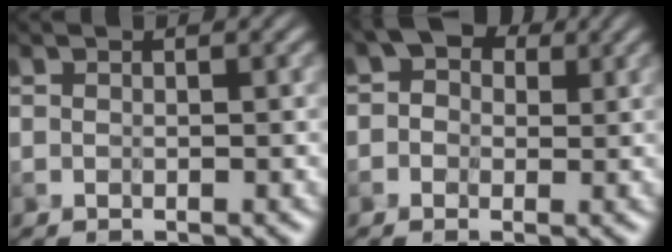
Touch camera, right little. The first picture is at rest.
{"total": 3.3, "force": [1.0, 2.5, 1.9], "torque": [-0.022, 0.010, -0.001]}